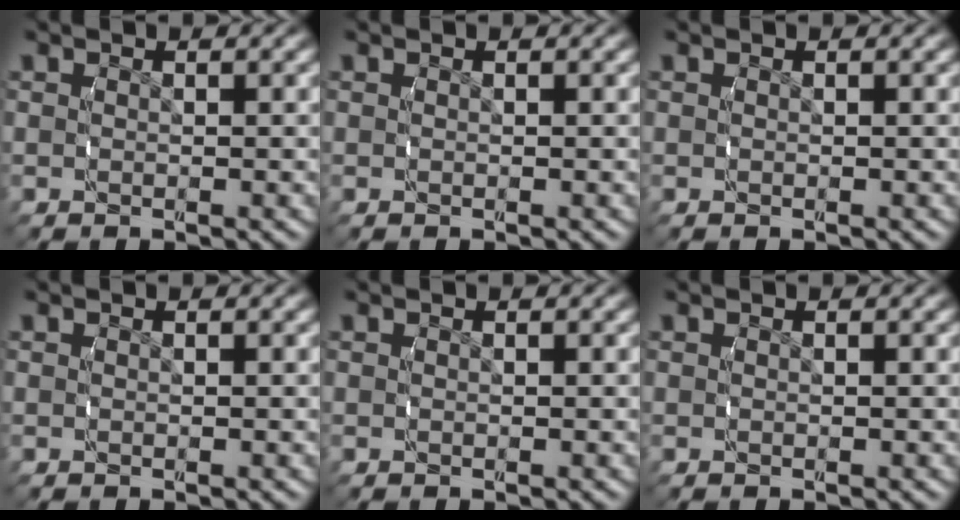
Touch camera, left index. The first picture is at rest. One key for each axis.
{"total": 0.0}
{"total": 0.0}
{"total": 0.0}
{"total": 0.0}
{"total": 0.0}